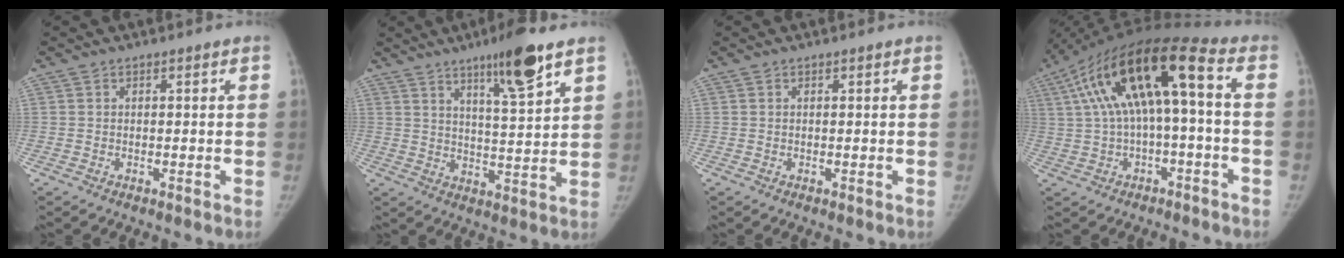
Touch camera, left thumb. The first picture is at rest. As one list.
[{"total": 11.0, "force": [6.9, 1.5, 8.5], "torque": [-0.127, -0.038, 0.110]}, {"total": 0.0}, {"total": 16.6, "force": [2.0, 5.2, 15.7], "torque": [-0.299, 0.065, 0.036]}]